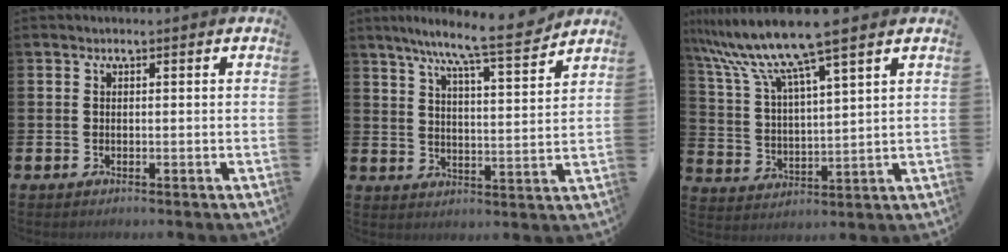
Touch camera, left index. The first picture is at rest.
{"total": 9.6, "force": [8.5, 0.1, 4.6], "torque": [-0.100, -0.050, 0.142]}
{"total": 10.6, "force": [9.1, 0.3, 5.6], "torque": [-0.147, -0.043, 0.156]}